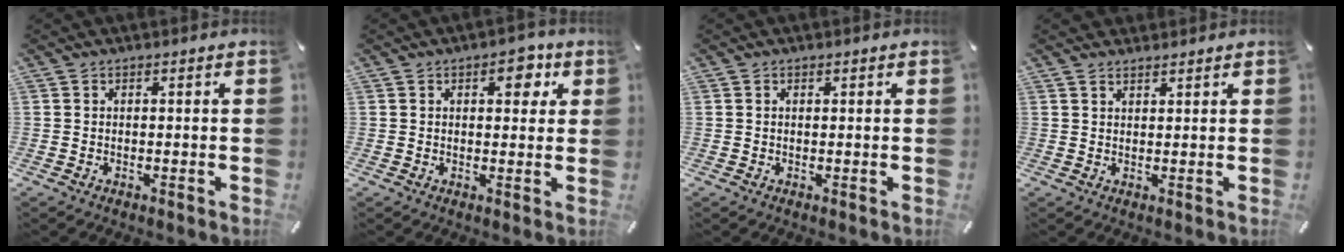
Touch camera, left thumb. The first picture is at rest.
{"total": 5.9, "force": [2.2, 3.4, 4.3], "torque": [-0.045, -0.008, 0.026]}
{"total": 0.6, "force": [0.2, 0.3, 0.4], "torque": [-0.010, 0.001, 0.003]}
{"total": 1.8, "force": [1.5, 0.8, 0.4], "torque": [-0.010, -0.004, 0.030]}